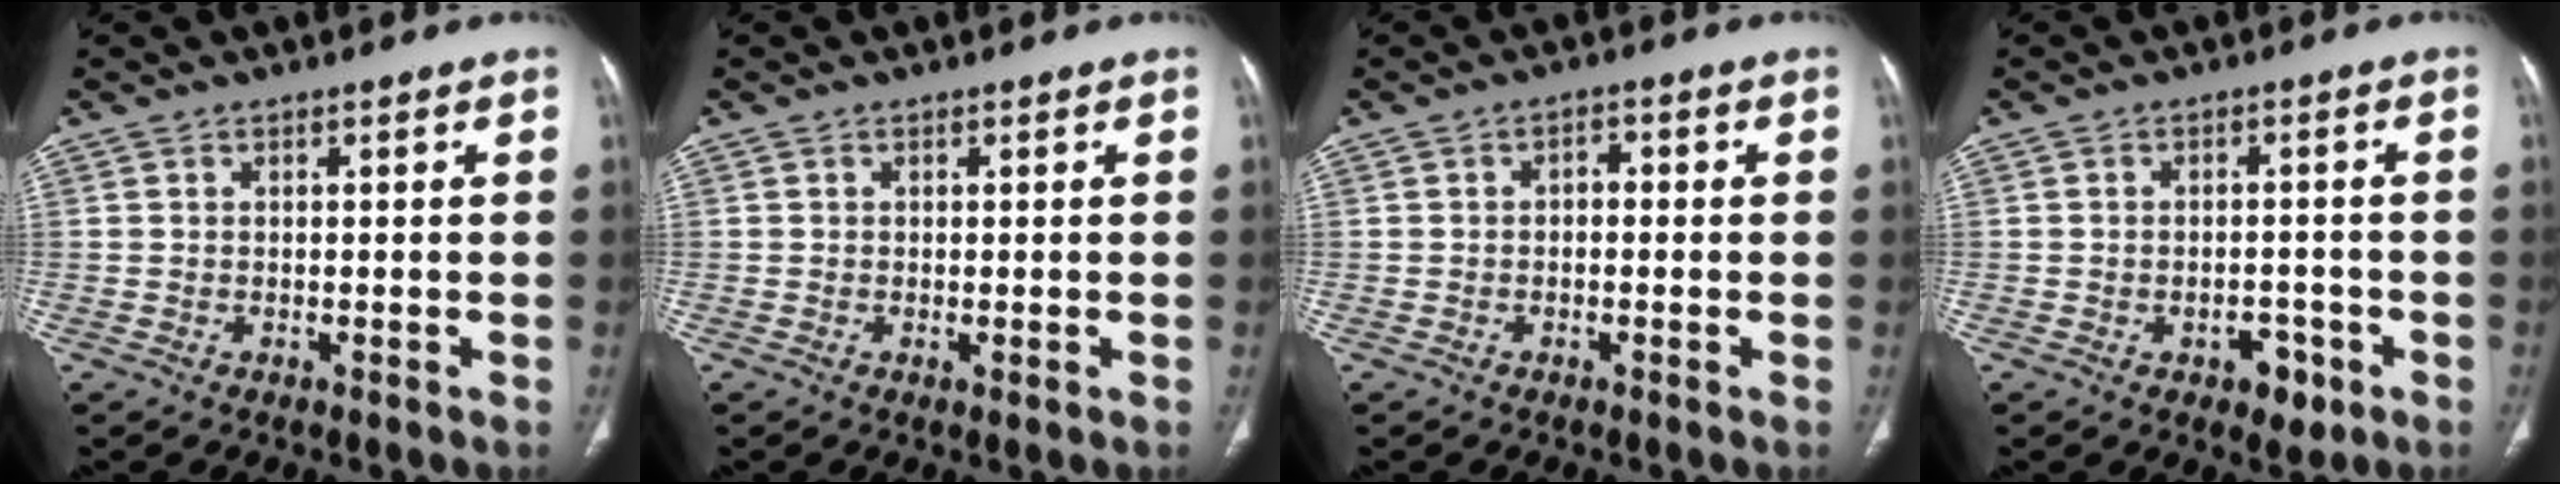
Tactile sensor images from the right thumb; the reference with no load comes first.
{"total": 0.5, "force": [0.0, 0.2, 0.5], "torque": [-0.014, -0.004, 0.000]}
{"total": 1.9, "force": [-0.1, 1.3, 1.4], "torque": [-0.007, 0.010, -0.009]}
{"total": 4.9, "force": [-2.3, 2.9, 3.1], "torque": [-0.027, 0.015, -0.024]}